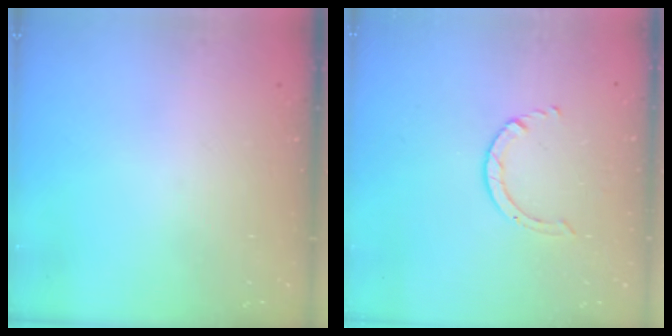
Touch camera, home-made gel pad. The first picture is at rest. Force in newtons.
{"total": 2.5, "press": 2.4, "slide": 0.3}